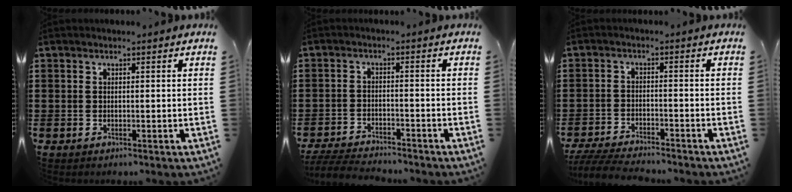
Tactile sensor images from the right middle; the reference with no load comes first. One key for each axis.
{"total": 4.4, "fx": -4.3, "fy": 0.4, "fz": 0.9, "tx": -0.028, "ty": -0.002, "tz": -0.090}
{"total": 4.7, "fx": -4.6, "fy": 0.2, "fz": 1.2, "tx": -0.032, "ty": -0.007, "tz": -0.094}